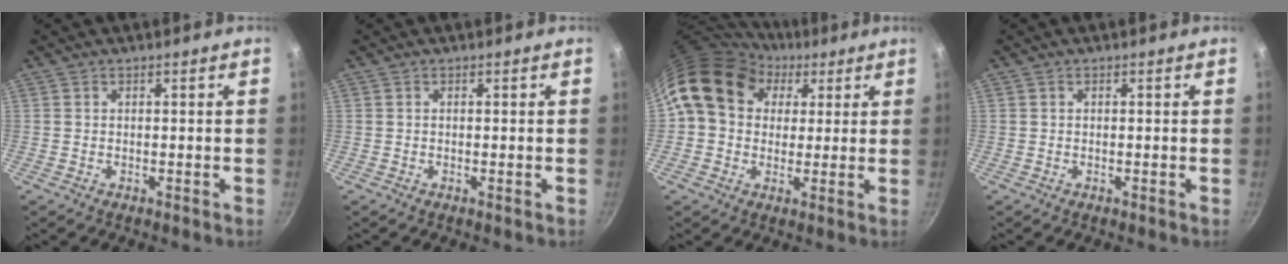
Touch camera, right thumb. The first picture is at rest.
{"total": 0.0}
{"total": 14.8, "force": [5.3, 11.8, 7.2], "torque": [-0.099, 0.012, 0.079]}
{"total": 0.0}